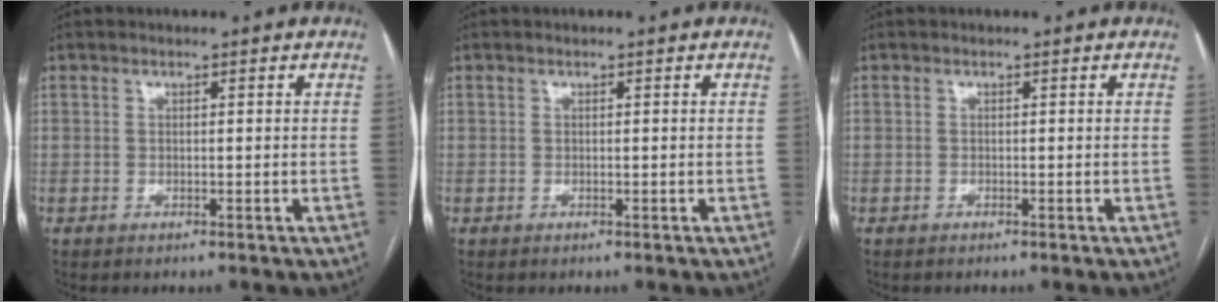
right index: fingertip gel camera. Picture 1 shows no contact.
{"total": 0.0}
{"total": 0.0}